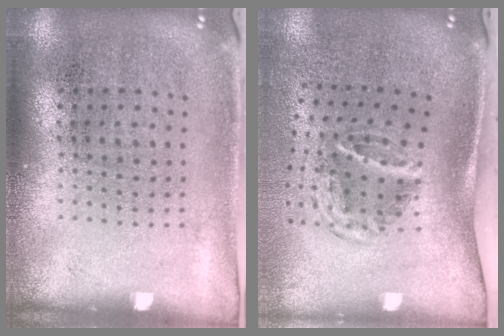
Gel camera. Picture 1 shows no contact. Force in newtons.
{"total": 2.0, "press": 1.2, "slide": 1.6}